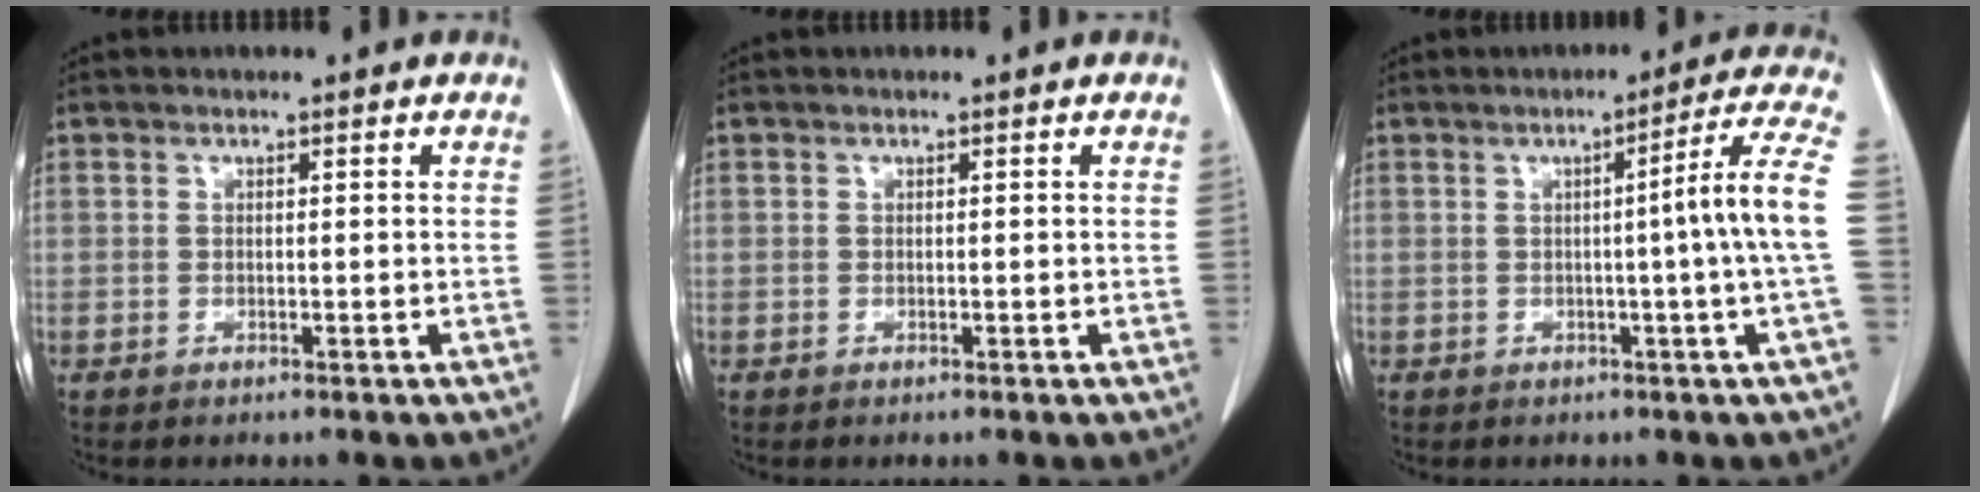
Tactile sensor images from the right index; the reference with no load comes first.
{"total": 0.0}
{"total": 9.1, "force": [-0.4, -2.2, 8.8], "torque": [-0.110, 0.005, -0.006]}